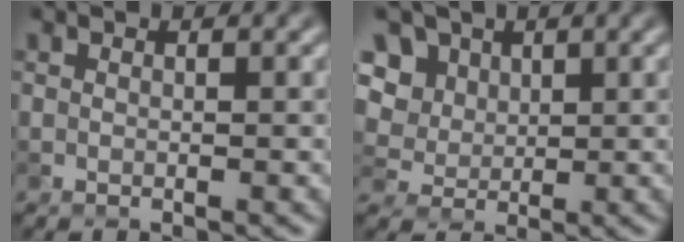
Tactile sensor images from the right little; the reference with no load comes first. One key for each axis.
{"total": 8.6, "fx": 4.1, "fy": 6.6, "fz": 3.7, "tx": -0.084, "ty": 0.019, "tz": 0.059}